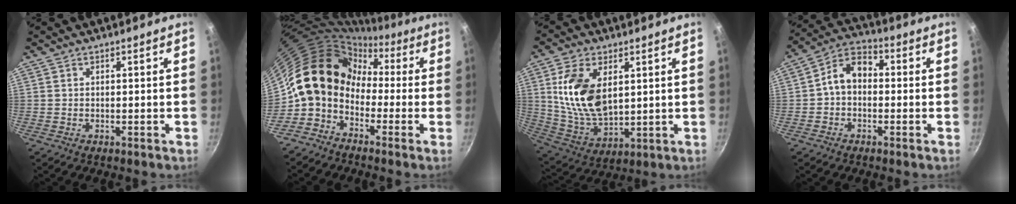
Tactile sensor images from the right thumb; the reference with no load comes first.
{"total": 14.3, "force": [-1.5, 11.5, 8.2], "torque": [-0.108, 0.053, -0.052]}
{"total": 15.3, "force": [3.9, 9.0, 11.8], "torque": [-0.211, -0.026, 0.086]}
{"total": 7.8, "force": [-0.3, 5.6, 5.4], "torque": [-0.074, 0.033, -0.025]}